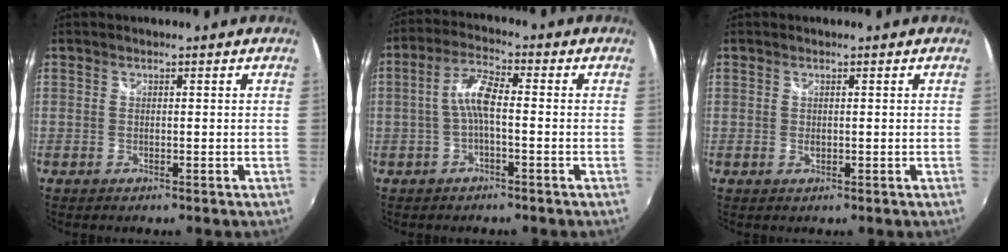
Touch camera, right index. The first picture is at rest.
{"total": 5.5, "force": [-1.1, 1.4, 5.2], "torque": [-0.112, 0.014, -0.023]}
{"total": 0.8, "force": [0.1, 0.5, 0.6], "torque": [-0.011, -0.001, 0.001]}